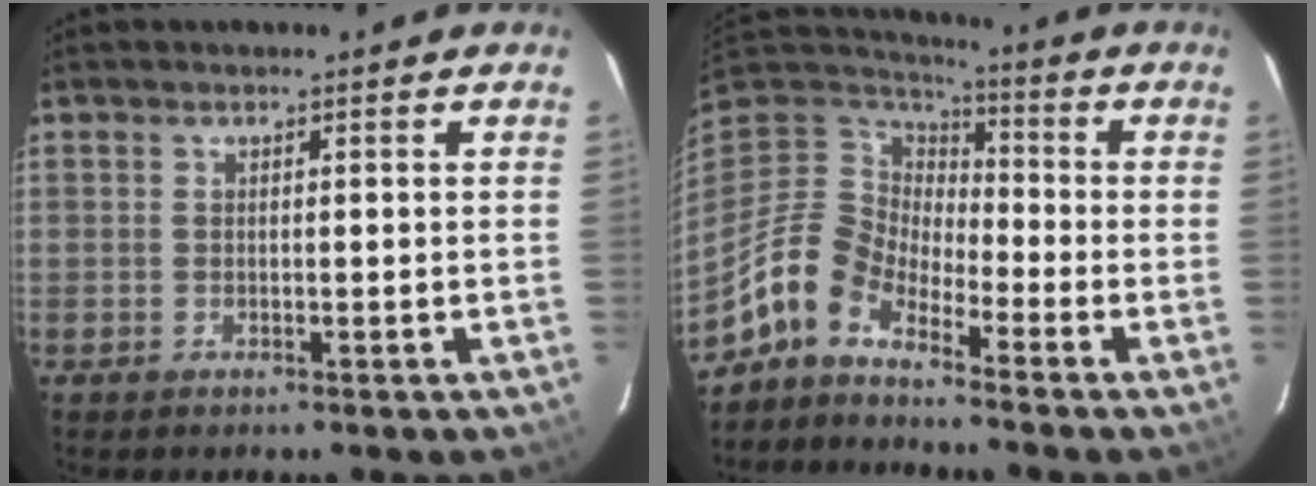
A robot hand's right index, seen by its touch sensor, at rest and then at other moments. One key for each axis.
{"total": 10.2, "fx": -7.9, "fy": 4.8, "fz": 4.3, "tx": -0.088, "ty": 0.014, "tz": -0.172}